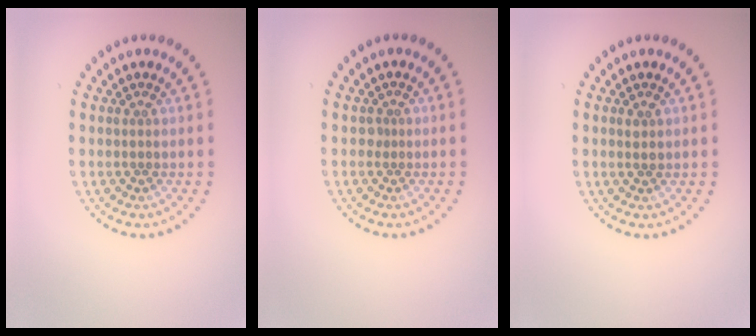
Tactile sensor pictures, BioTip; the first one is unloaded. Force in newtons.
{"total": 0.6, "press": 0.4, "slide": 0.5}
{"total": 0.9, "press": 0.9, "slide": 0.0}